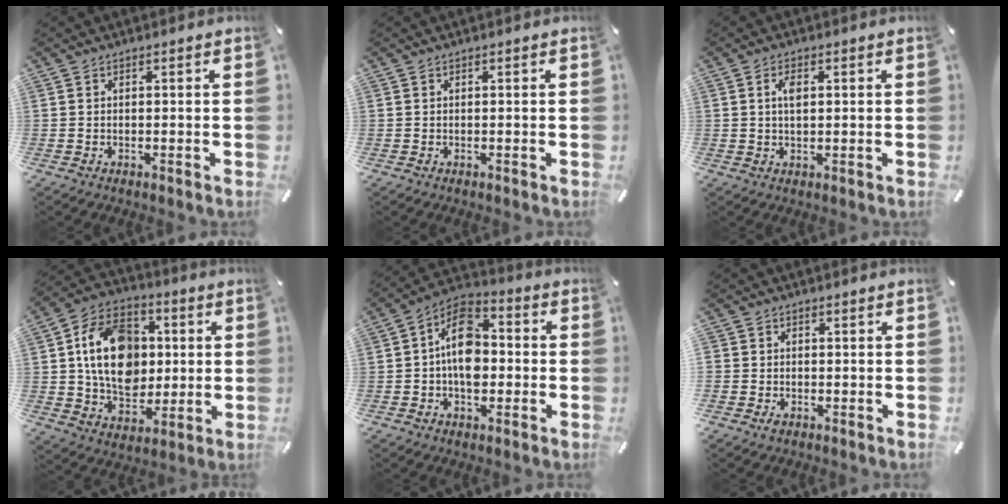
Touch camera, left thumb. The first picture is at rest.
{"total": 0.0}
{"total": 3.2, "force": [0.7, 1.6, 2.6], "torque": [-0.056, 0.001, 0.006]}
{"total": 17.1, "force": [1.3, 13.7, 10.3], "torque": [-0.188, 0.012, 0.028]}
{"total": 12.1, "force": [-1.1, 8.2, 8.8], "torque": [-0.156, 0.015, -0.015]}
{"total": 3.3, "force": [-0.3, 3.3, 0.0], "torque": [0.006, 0.008, -0.006]}